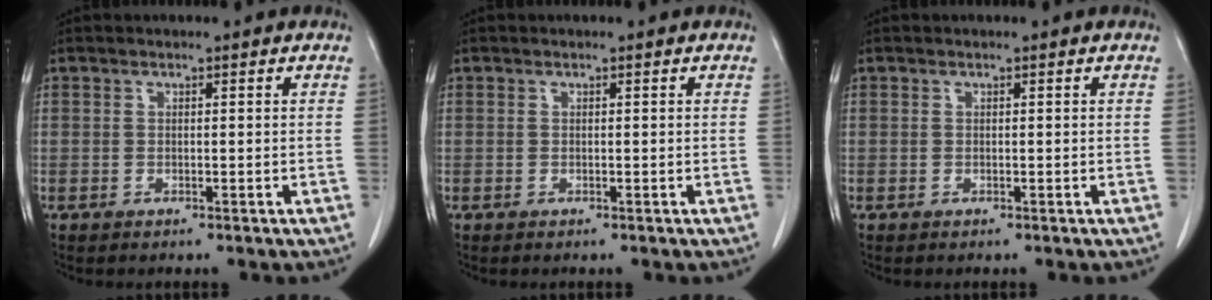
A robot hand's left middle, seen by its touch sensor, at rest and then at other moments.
{"total": 0.0}
{"total": 0.0}